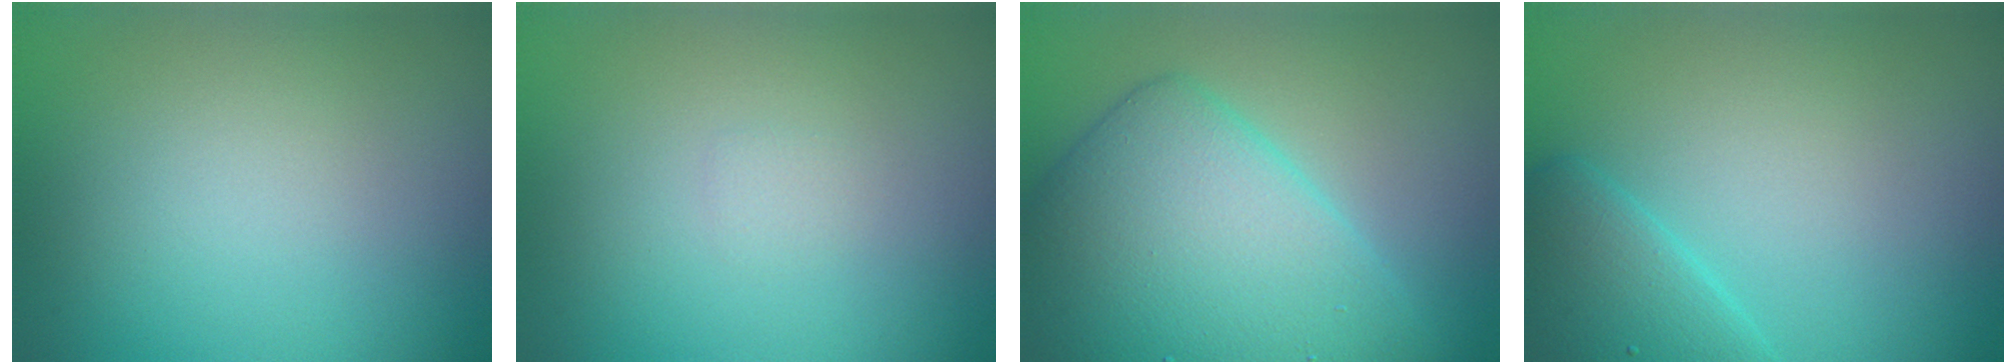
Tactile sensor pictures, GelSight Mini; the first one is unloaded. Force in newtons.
{"total": 0.5, "press": 0.5, "slide": 0.0}
{"total": 8.7, "press": 8.7, "slide": 0.1}
{"total": 3.4, "press": 3.4, "slide": 0.2}